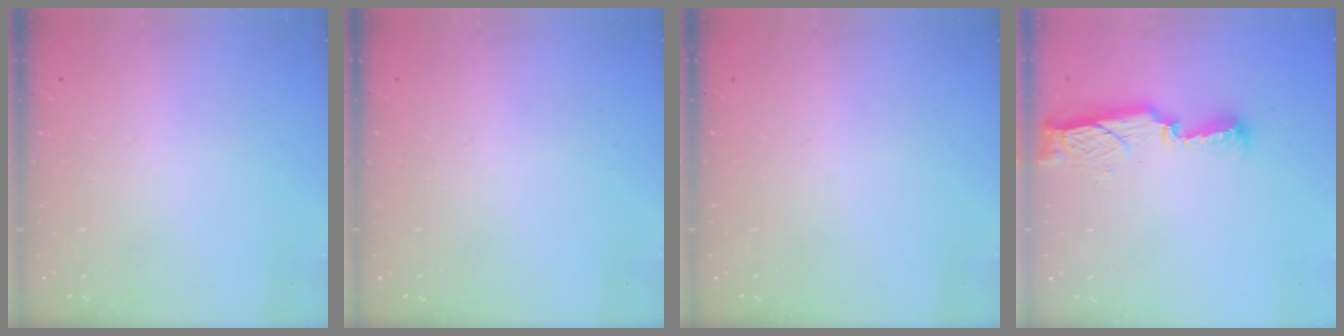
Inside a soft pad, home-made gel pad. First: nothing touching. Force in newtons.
{"total": 0.0}
{"total": 0.0}
{"total": 11.7, "press": 10.4, "slide": 5.3}